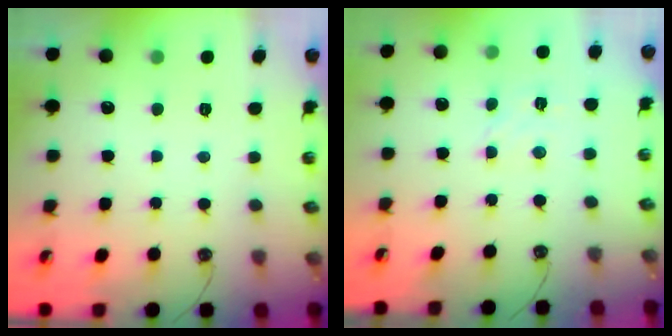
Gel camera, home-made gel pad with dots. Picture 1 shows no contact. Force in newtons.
{"total": 2.6, "press": 2.5, "slide": 0.7}